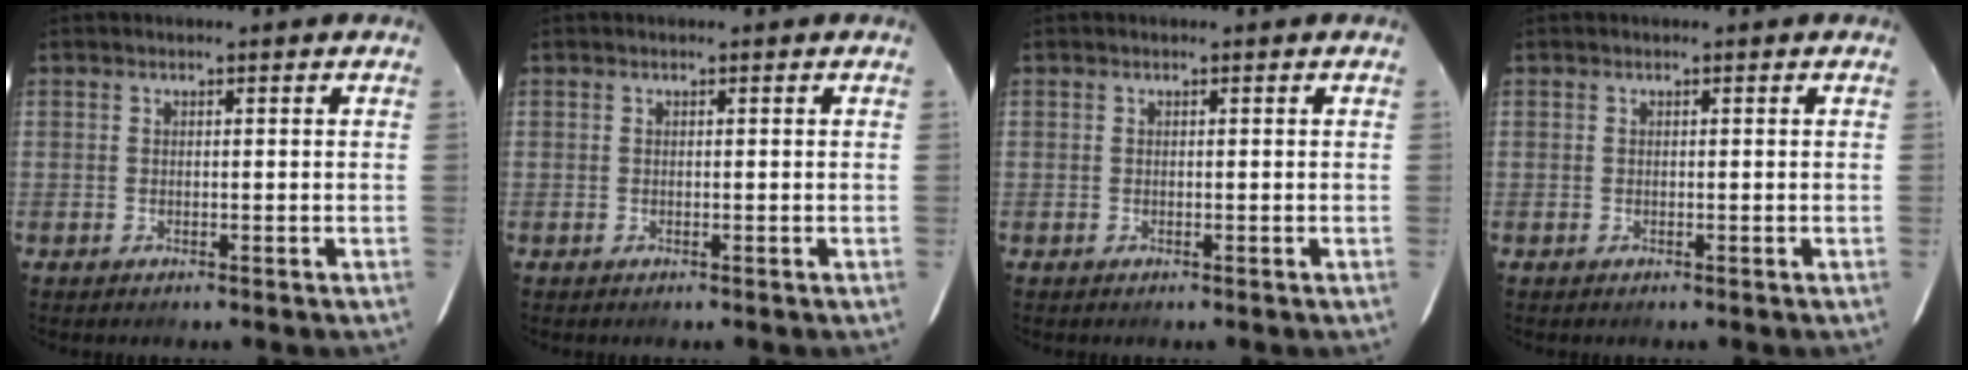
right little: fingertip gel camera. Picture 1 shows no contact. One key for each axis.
{"total": 0.0}
{"total": 0.0}
{"total": 0.0}